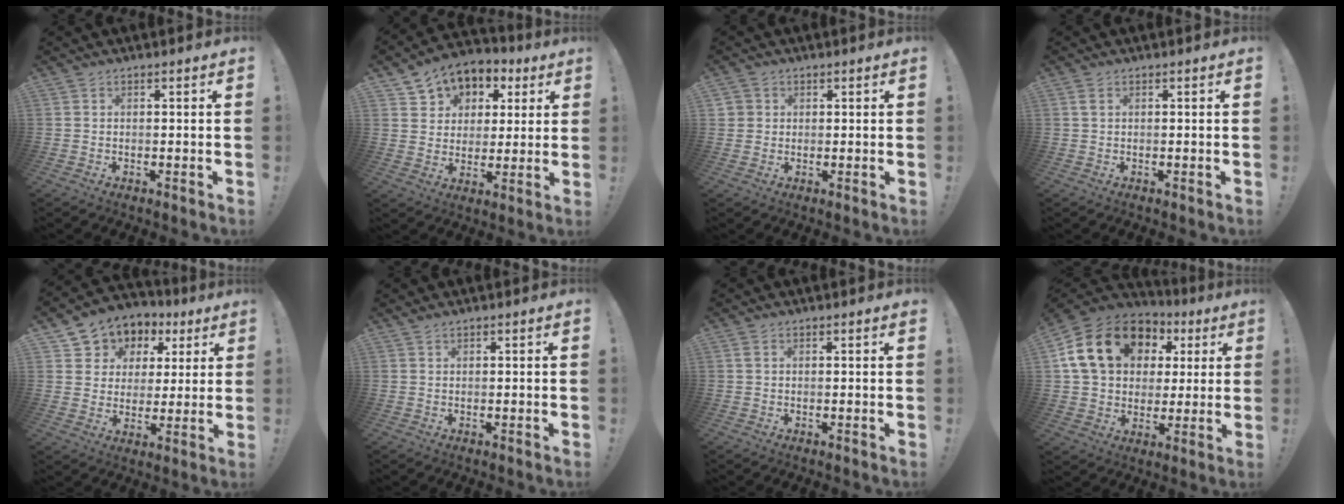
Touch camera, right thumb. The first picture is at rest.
{"total": 8.4, "force": [4.0, 7.2, 1.8], "torque": [-0.031, -0.030, 0.082]}
{"total": 2.1, "force": [0.7, 2.0, 0.3], "torque": [-0.006, 0.000, 0.014]}
{"total": 1.2, "force": [0.6, 0.6, 0.9], "torque": [-0.011, -0.001, 0.009]}
{"total": 7.7, "force": [3.2, 6.8, 1.6], "torque": [-0.028, -0.031, 0.064]}
{"total": 0.7, "force": [0.6, 0.1, 0.3], "torque": [-0.006, 0.001, 0.011]}
{"total": 0.9, "force": [0.6, 0.2, 0.6], "torque": [-0.004, -0.001, 0.009]}
{"total": 21.0, "force": [7.5, 15.4, 12.1], "torque": [-0.205, -0.007, 0.154]}